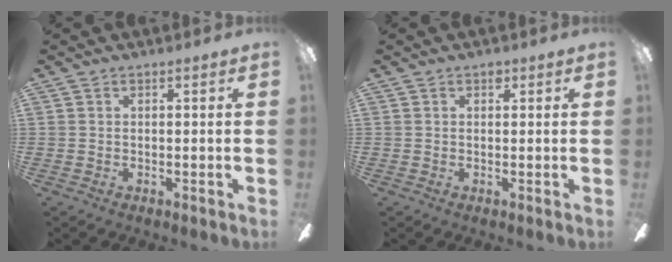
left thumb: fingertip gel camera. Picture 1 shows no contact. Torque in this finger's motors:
{"motor_torque": [0.00, 0.07, 0.48, -0.03, 0.00]}